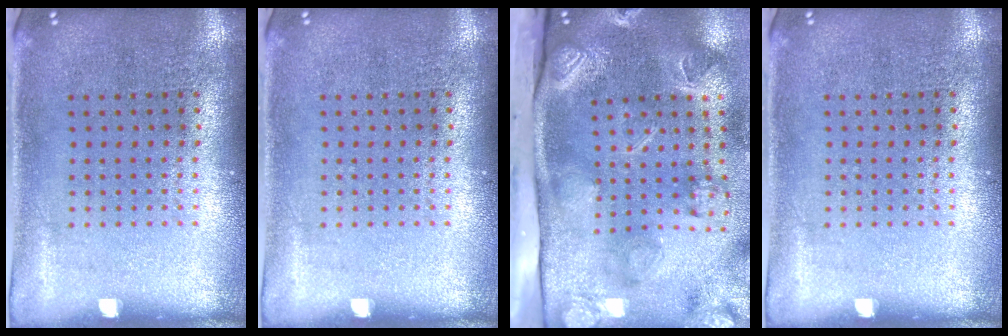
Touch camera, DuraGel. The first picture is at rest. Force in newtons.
{"total": 0.0}
{"total": 4.4, "press": 3.2, "slide": 3.1}
{"total": 0.0}